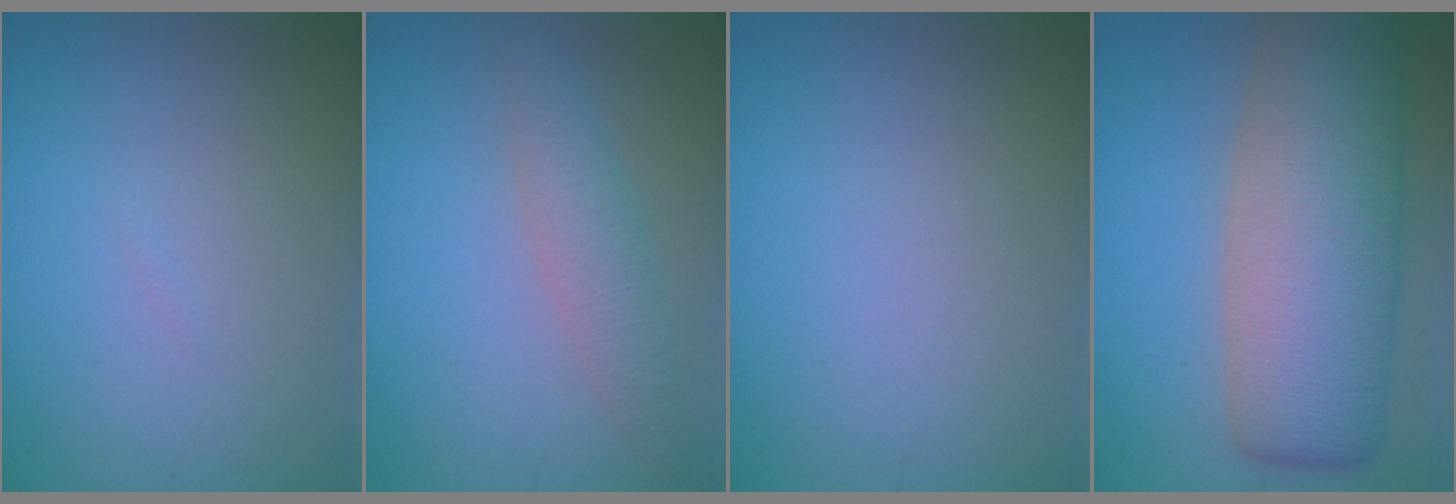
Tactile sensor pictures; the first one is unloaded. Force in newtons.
{"total": 2.7, "press": 2.6, "slide": 0.2}
{"total": 0.0}
{"total": 11.7, "press": 11.7, "slide": 0.6}